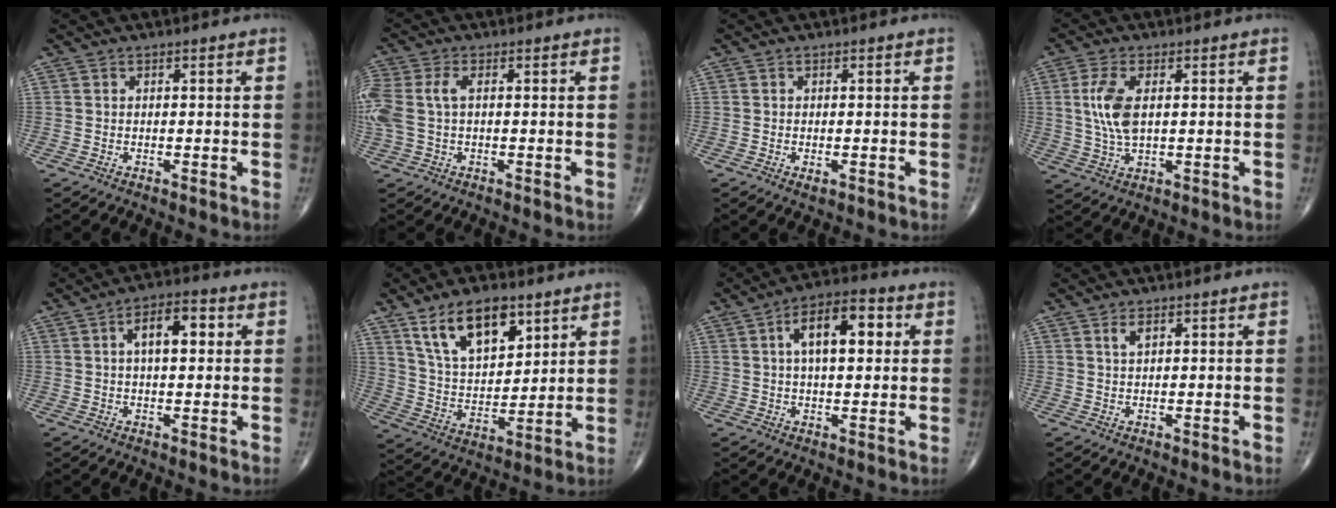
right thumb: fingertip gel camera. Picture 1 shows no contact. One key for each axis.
{"total": 8.1, "fx": 0.8, "fy": 4.7, "fz": 6.5, "tx": -0.195, "ty": 0.020, "tz": 0.021}
{"total": 1.0, "fx": -0.3, "fy": 0.4, "fz": 0.9, "tx": -0.015, "ty": -0.003, "tz": -0.004}
{"total": 7.5, "fx": 1.2, "fy": 3.6, "fz": 6.5, "tx": -0.149, "ty": -0.006, "tz": 0.026}
{"total": 7.7, "fx": 1.9, "fy": 3.6, "fz": 6.5, "tx": -0.087, "ty": 0.012, "tz": 0.023}
{"total": 15.3, "fx": 8.6, "fy": 7.8, "fz": 10.0, "tx": -0.143, "ty": -0.039, "tz": 0.165}
{"total": 11.4, "fx": 2.8, "fy": 5.4, "fz": 9.6, "tx": -0.136, "ty": 0.015, "tz": 0.038}
{"total": 1.9, "fx": 1.0, "fy": 0.9, "fz": 1.3, "tx": -0.025, "ty": -0.002, "tz": 0.021}